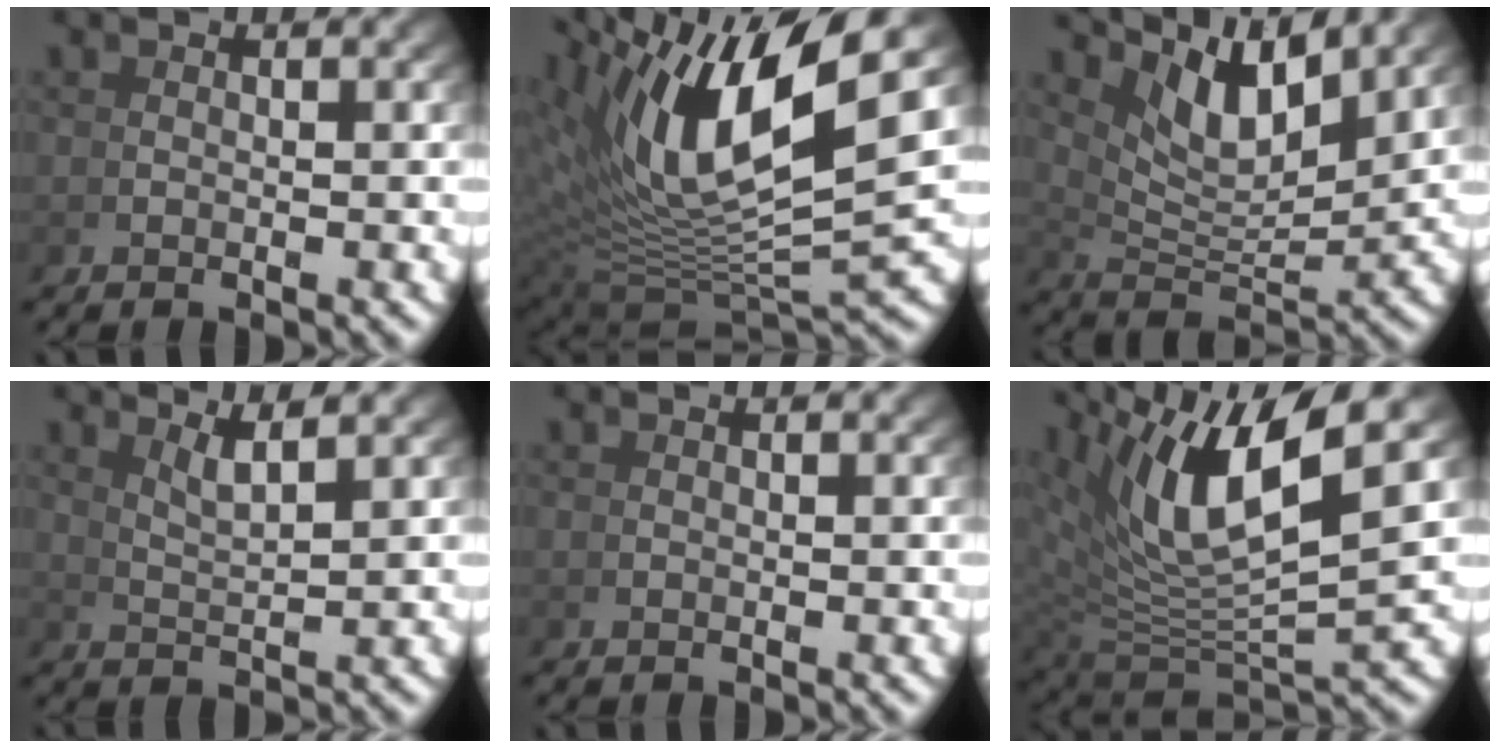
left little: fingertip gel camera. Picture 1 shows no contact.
{"total": 14.1, "force": [3.8, 6.7, 11.8], "torque": [-0.226, -0.007, 0.075]}
{"total": 7.5, "force": [4.2, 2.7, 5.6], "torque": [-0.090, -0.001, 0.082]}
{"total": 2.7, "force": [2.2, -0.6, 1.5], "torque": [-0.025, -0.003, 0.045]}
{"total": 0.0}
{"total": 11.2, "force": [3.7, 5.3, 9.2], "torque": [-0.187, -0.010, 0.075]}